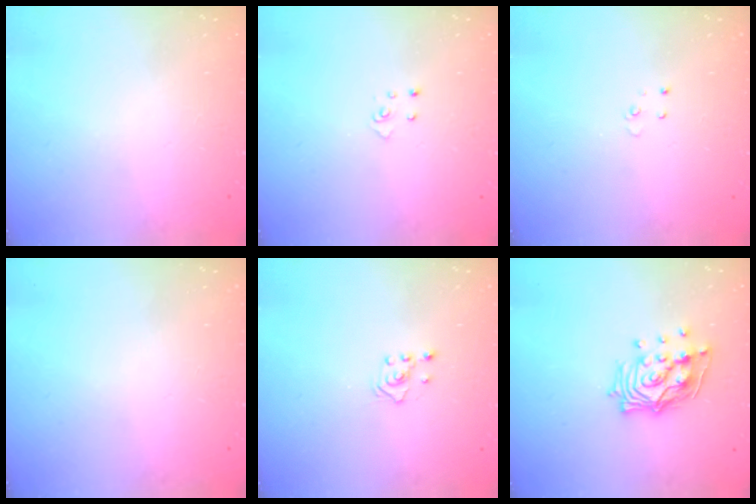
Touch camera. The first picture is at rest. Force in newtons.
{"total": 2.6, "press": 2.6, "slide": 0.3}
{"total": 3.0, "press": 2.9, "slide": 0.3}
{"total": 0.0}
{"total": 2.4, "press": 2.2, "slide": 0.8}
{"total": 13.3, "press": 13.2, "slide": 1.1}